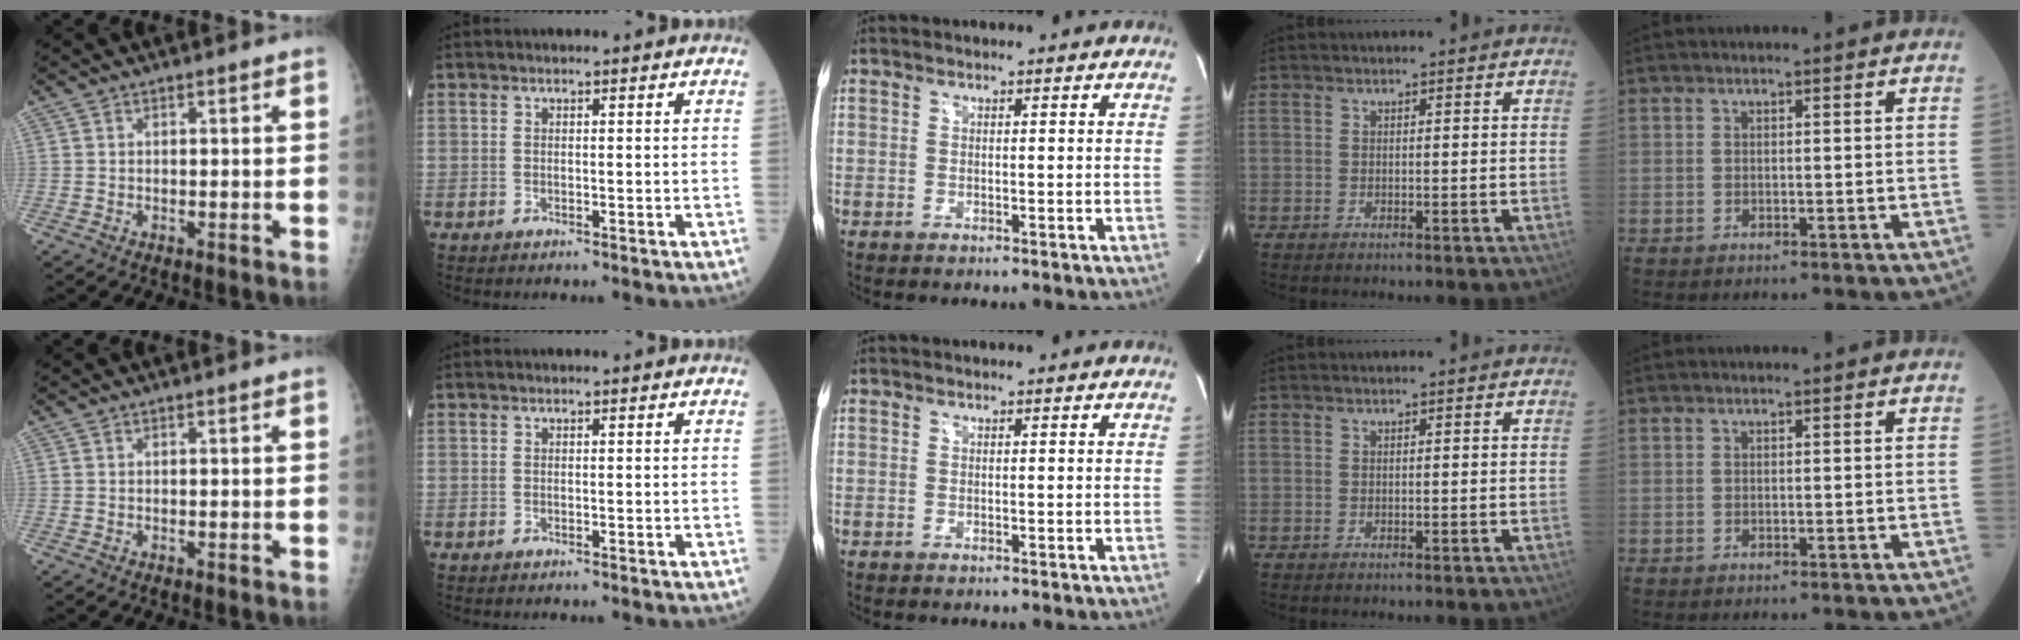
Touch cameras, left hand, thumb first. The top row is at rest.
{}